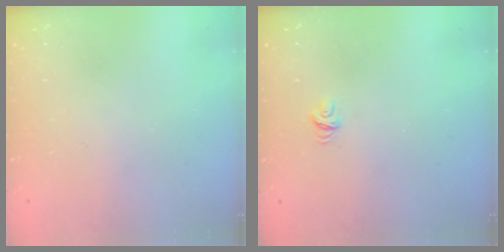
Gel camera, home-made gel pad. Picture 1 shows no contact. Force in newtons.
{"total": 4.5, "press": 4.4, "slide": 0.5}